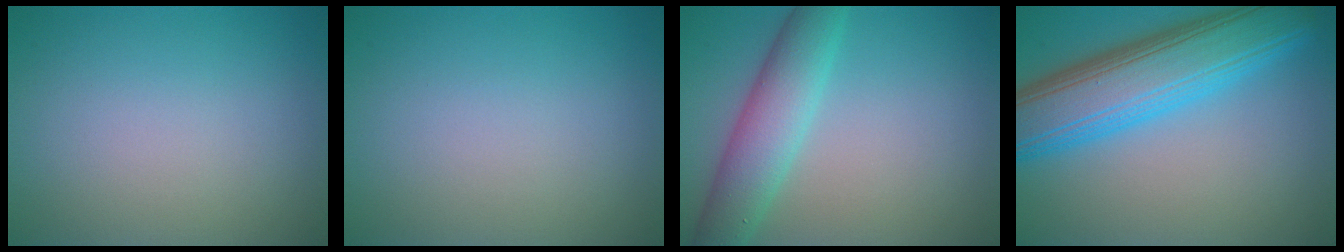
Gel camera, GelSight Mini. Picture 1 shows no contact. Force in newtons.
{"total": 0.0}
{"total": 5.2, "press": 5.2, "slide": 0.0}
{"total": 9.9, "press": 9.9, "slide": 0.2}